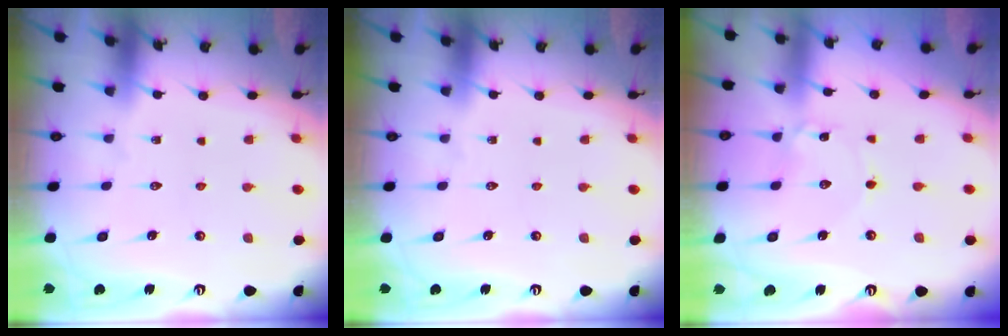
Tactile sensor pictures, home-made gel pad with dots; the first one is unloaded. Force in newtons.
{"total": 0.0}
{"total": 1.1, "press": 1.1, "slide": 0.1}